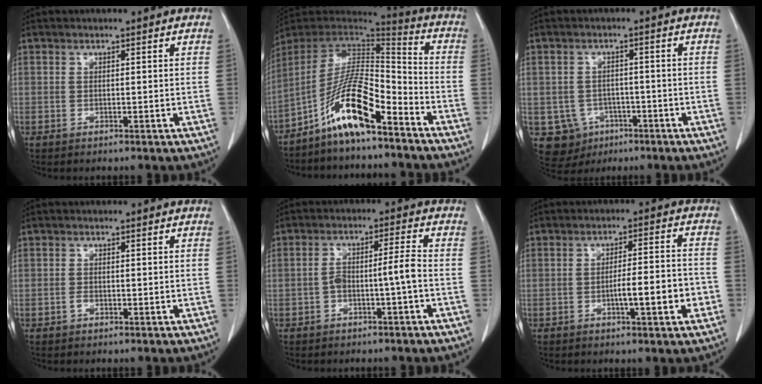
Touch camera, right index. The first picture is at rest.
{"total": 13.3, "force": [-8.4, 2.4, 10.0], "torque": [-0.184, 0.015, -0.151]}
{"total": 6.6, "force": [-2.6, 6.0, 1.0], "torque": [-0.021, 0.008, -0.028]}
{"total": 0.8, "force": [-0.5, 0.5, 0.4], "torque": [-0.006, 0.003, -0.007]}
{"total": 4.3, "force": [-1.6, 0.0, 3.9], "torque": [-0.072, 0.021, -0.021]}
{"total": 7.5, "force": [-2.5, 0.8, 7.0], "torque": [-0.103, 0.013, -0.033]}